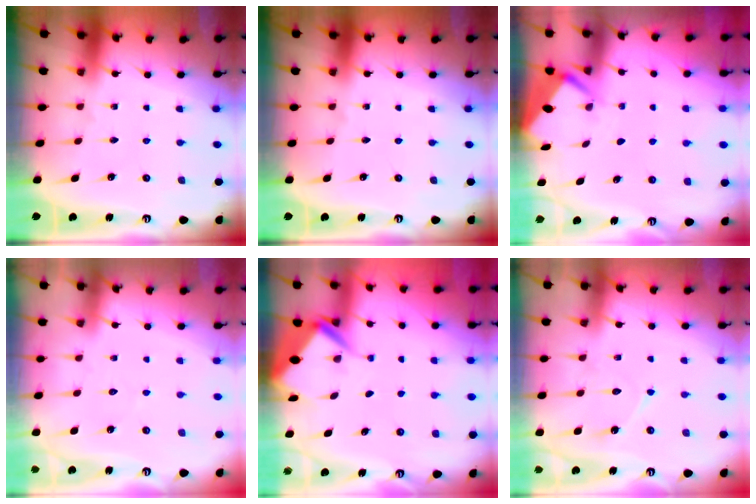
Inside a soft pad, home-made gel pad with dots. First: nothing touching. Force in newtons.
{"total": 0.0}
{"total": 2.8, "press": 2.7, "slide": 0.4}
{"total": 3.0, "press": 2.9, "slide": 0.3}
{"total": 3.5, "press": 3.5, "slide": 0.3}
{"total": 7.8, "press": 7.8, "slide": 0.7}